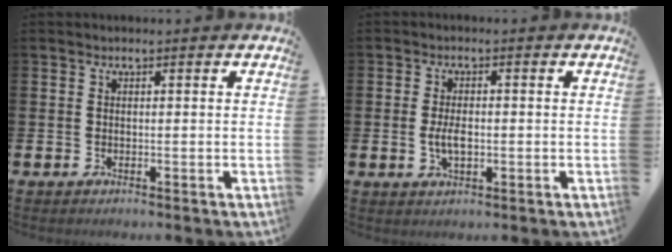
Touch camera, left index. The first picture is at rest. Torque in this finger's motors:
{"motor_torque": [0.44, -0.26, 0.10, 0.10]}